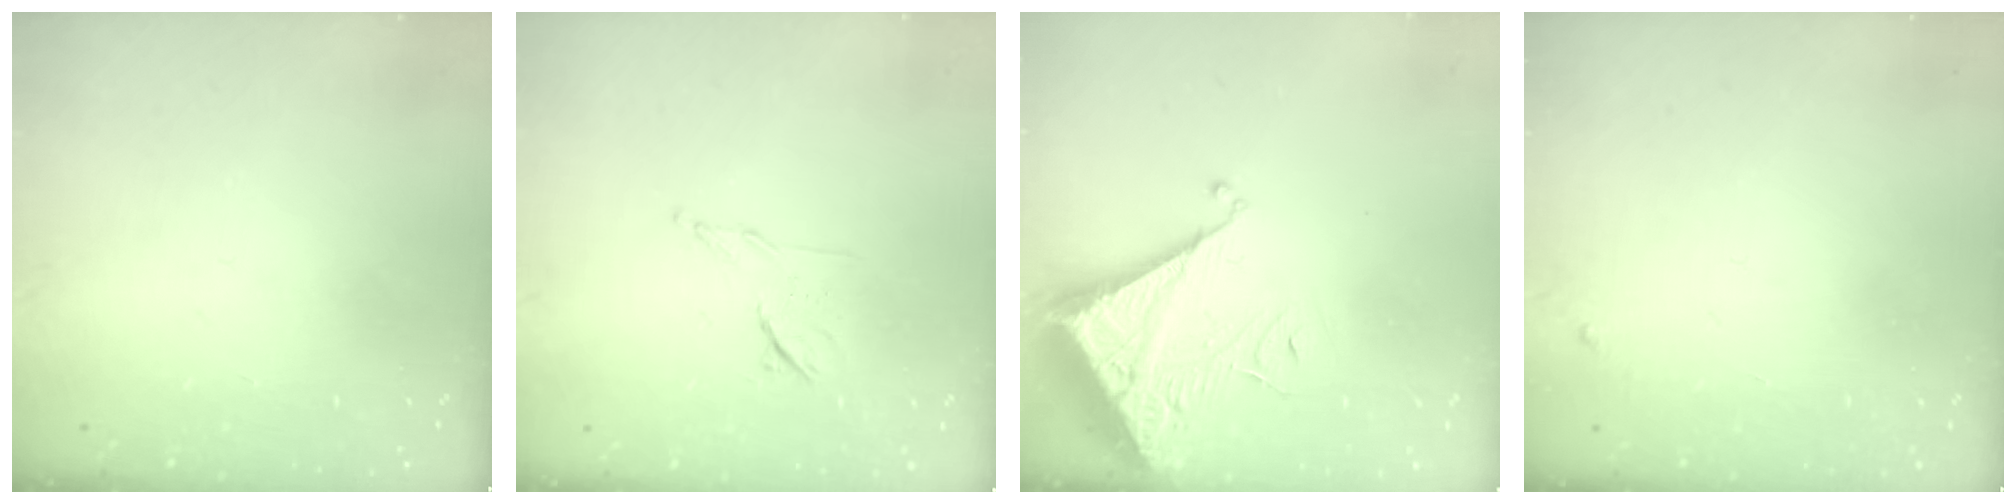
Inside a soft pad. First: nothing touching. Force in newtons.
{"total": 7.1, "press": 7.0, "slide": 1.2}
{"total": 7.0, "press": 7.0, "slide": 0.6}
{"total": 3.5, "press": 3.4, "slide": 0.4}